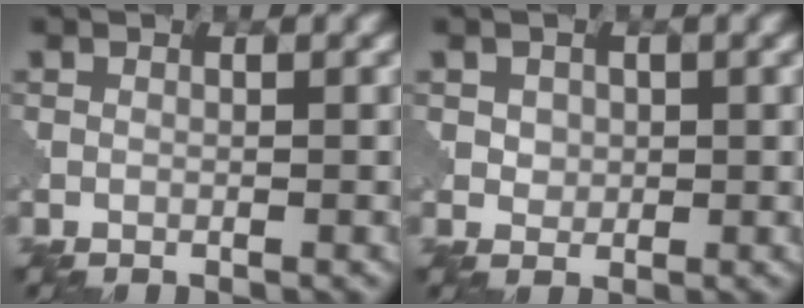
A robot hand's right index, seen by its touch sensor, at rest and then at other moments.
{"total": 1.5, "force": [0.4, 1.3, 0.6], "torque": [-0.011, -0.003, 0.010]}